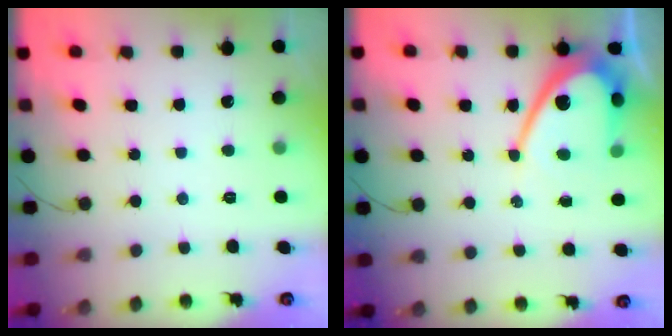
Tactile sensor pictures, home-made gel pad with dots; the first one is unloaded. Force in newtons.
{"total": 11.9, "press": 11.8, "slide": 0.9}